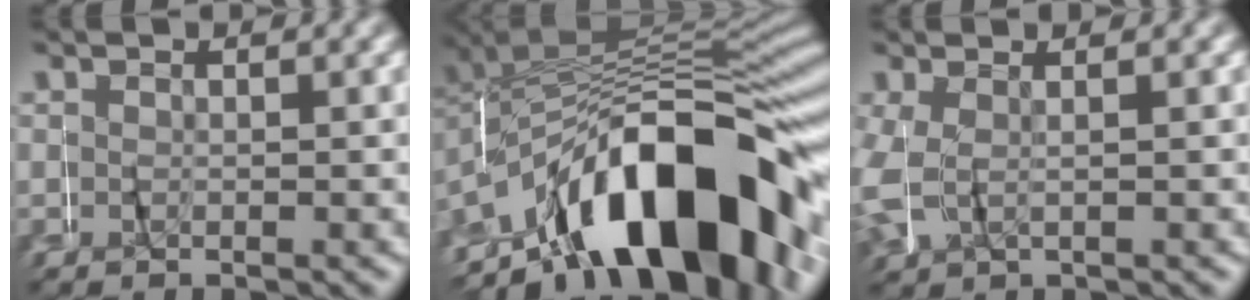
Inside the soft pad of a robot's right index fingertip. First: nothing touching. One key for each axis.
{"total": 17.5, "fx": -6.3, "fy": 9.5, "fz": 13.3, "tx": -0.228, "ty": -0.011, "tz": -0.083}
{"total": 3.6, "fx": 0.0, "fy": 3.0, "fz": 2.0, "tx": -0.072, "ty": -0.004, "tz": 0.006}